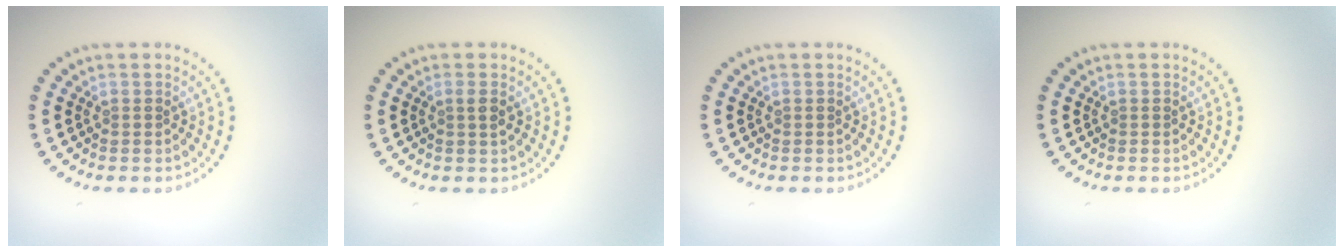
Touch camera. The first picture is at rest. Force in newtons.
{"total": 1.0, "press": 0.9, "slide": 0.4}
{"total": 0.0}
{"total": 0.0}